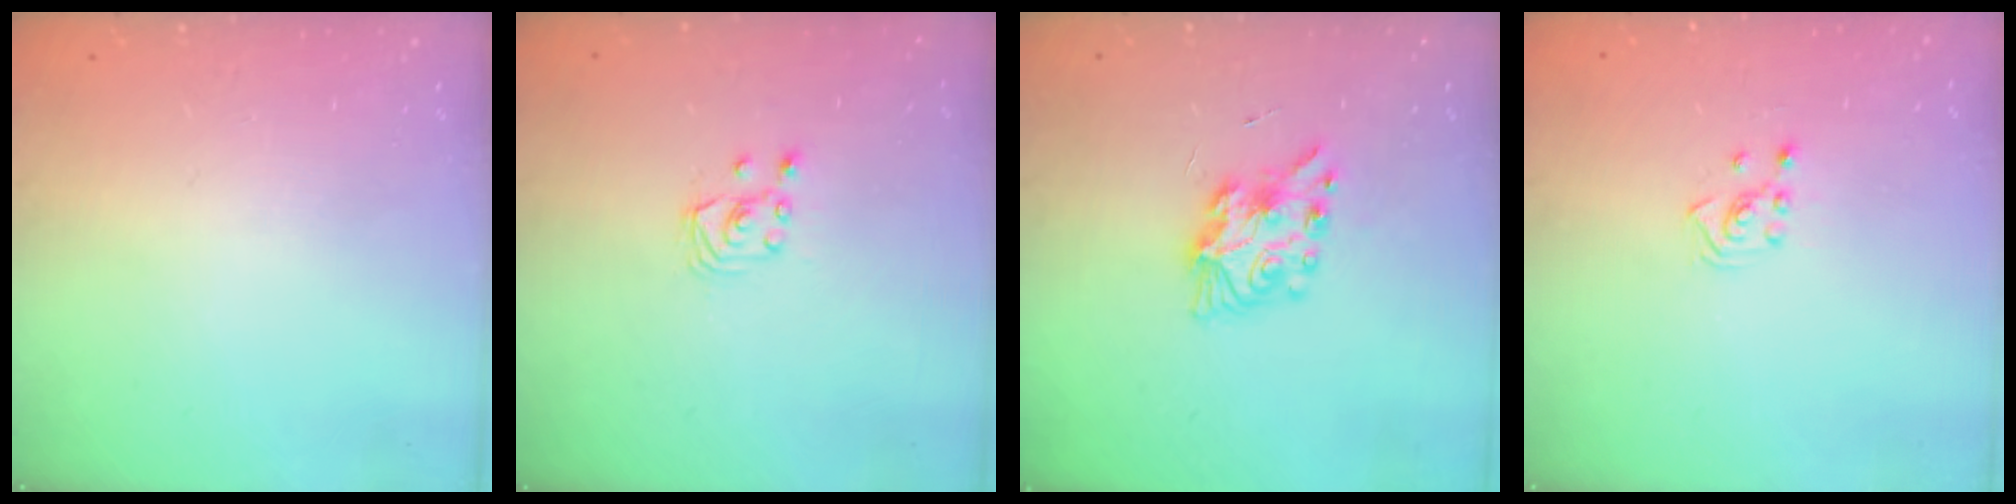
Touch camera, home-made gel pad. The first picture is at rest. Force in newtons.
{"total": 2.6, "press": 2.6, "slide": 0.3}
{"total": 8.3, "press": 8.2, "slide": 0.2}
{"total": 2.5, "press": 2.4, "slide": 0.8}